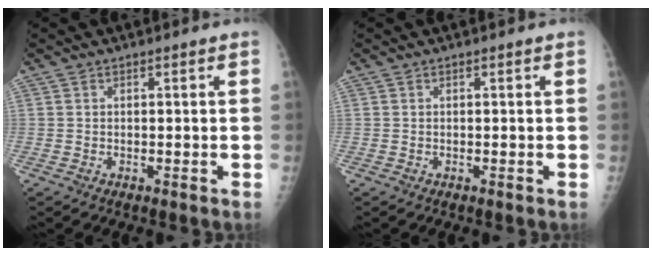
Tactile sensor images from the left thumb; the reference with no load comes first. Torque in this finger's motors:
{"motor_torque": [-0.01, 0.01, 0.00, 0.00, 0.00]}